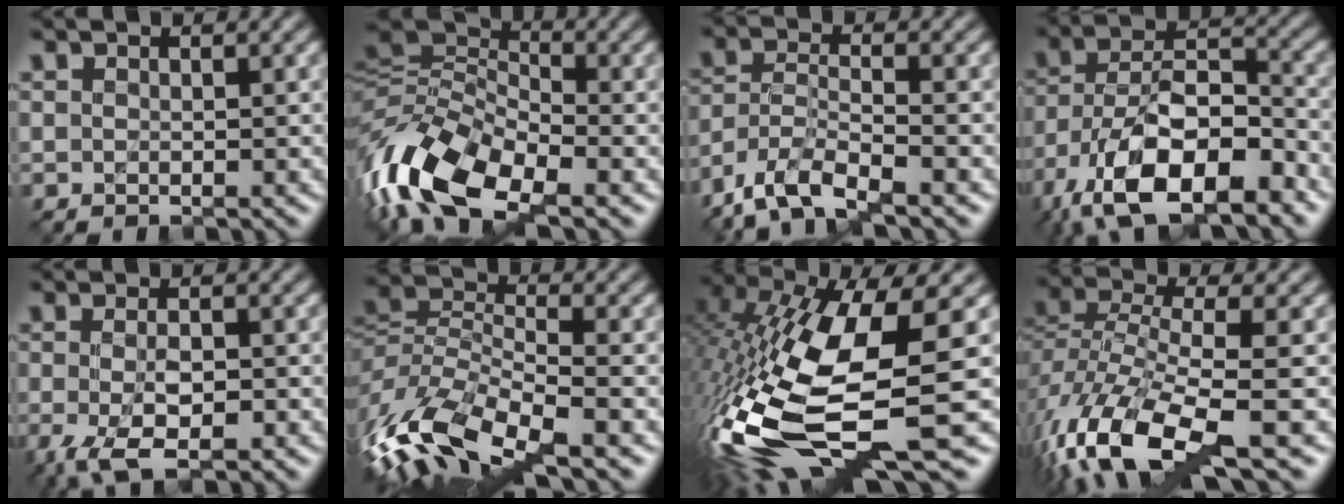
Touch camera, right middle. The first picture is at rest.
{"total": 11.0, "force": [-4.8, 5.6, 8.1], "torque": [-0.167, 0.005, -0.107]}
{"total": 7.6, "force": [-5.6, 2.4, 4.6], "torque": [-0.096, -0.006, -0.114]}
{"total": 13.8, "force": [-7.9, 6.7, 9.2], "torque": [-0.173, -0.011, -0.138]}
{"total": 5.2, "force": [-2.5, 1.9, 4.2], "torque": [-0.086, -0.009, -0.047]}
{"total": 10.8, "force": [-5.7, 4.2, 8.2], "torque": [-0.169, -0.007, -0.118]}
{"total": 15.3, "force": [-3.1, 5.1, 14.1], "torque": [-0.317, -0.020, -0.048]}
{"total": 10.7, "force": [-5.9, 3.7, 8.2], "torque": [-0.180, -0.013, -0.110]}